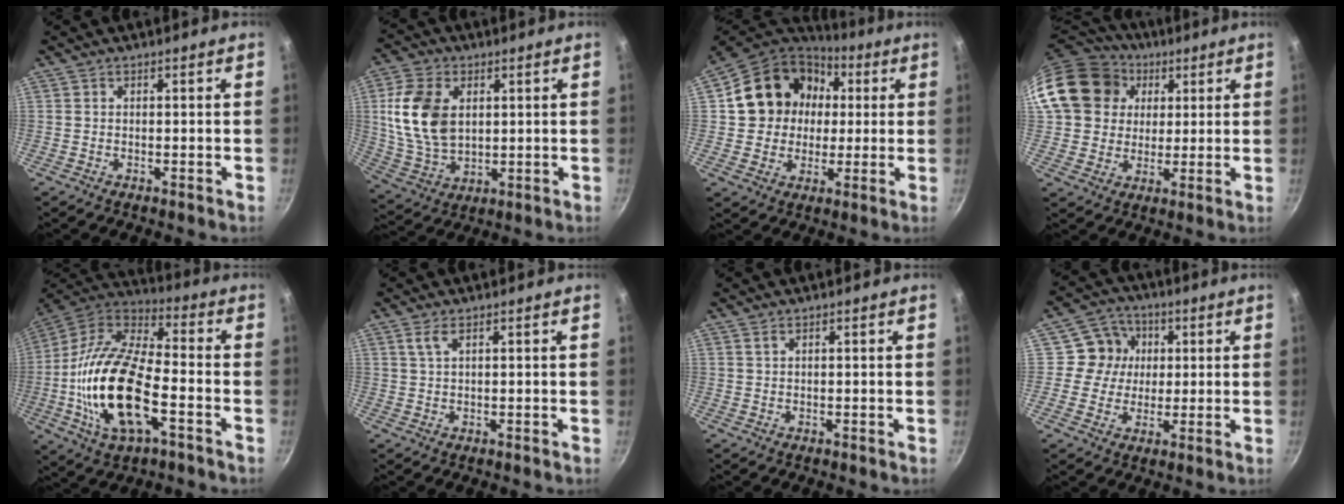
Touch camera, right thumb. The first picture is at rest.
{"total": 14.1, "force": [2.9, 9.4, 10.1], "torque": [-0.182, -0.011, 0.066]}
{"total": 17.6, "force": [3.1, 15.3, 8.1], "torque": [-0.119, 0.033, 0.047]}
{"total": 18.2, "force": [5.4, 15.5, 7.9], "torque": [-0.133, 0.022, 0.095]}
{"total": 22.1, "force": [-5.4, 10.0, 18.9], "torque": [-0.368, 0.029, -0.115]}
{"total": 2.1, "force": [1.1, 0.4, 1.8], "torque": [-0.039, 0.000, 0.027]}
{"total": 0.6, "force": [0.4, 0.0, 0.4], "torque": [-0.009, 0.001, 0.011]}
{"total": 7.7, "force": [1.4, 7.3, 1.9], "torque": [0.012, 0.005, 0.007]}